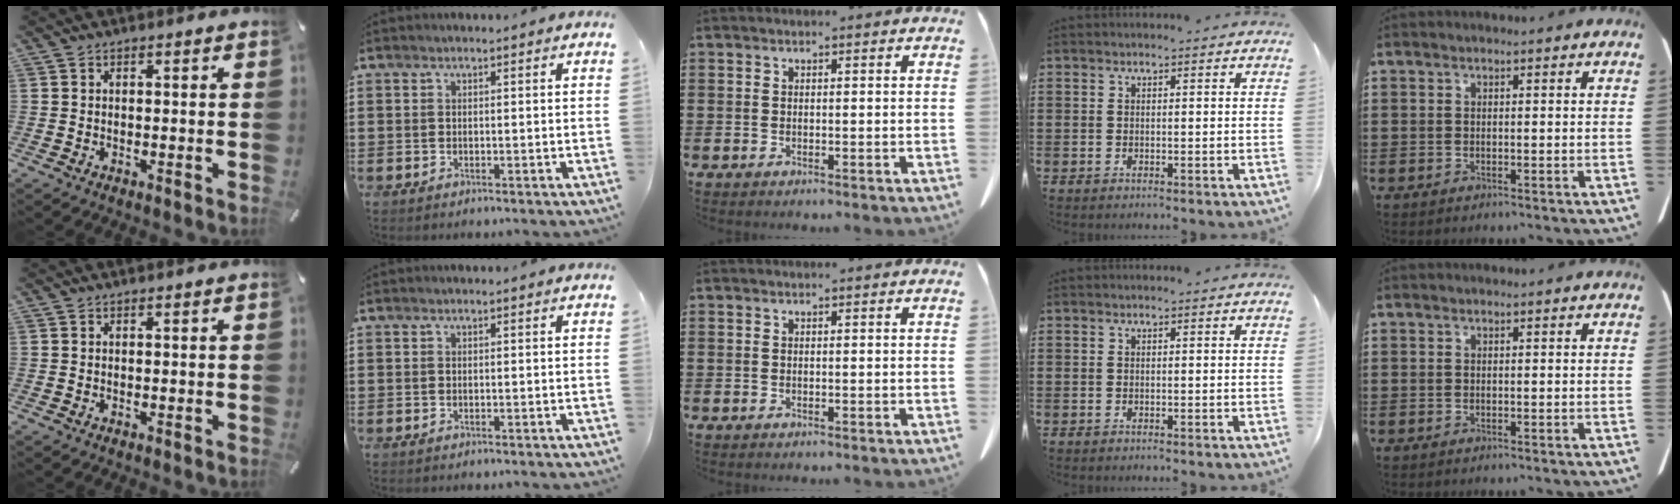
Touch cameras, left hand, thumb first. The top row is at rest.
{}